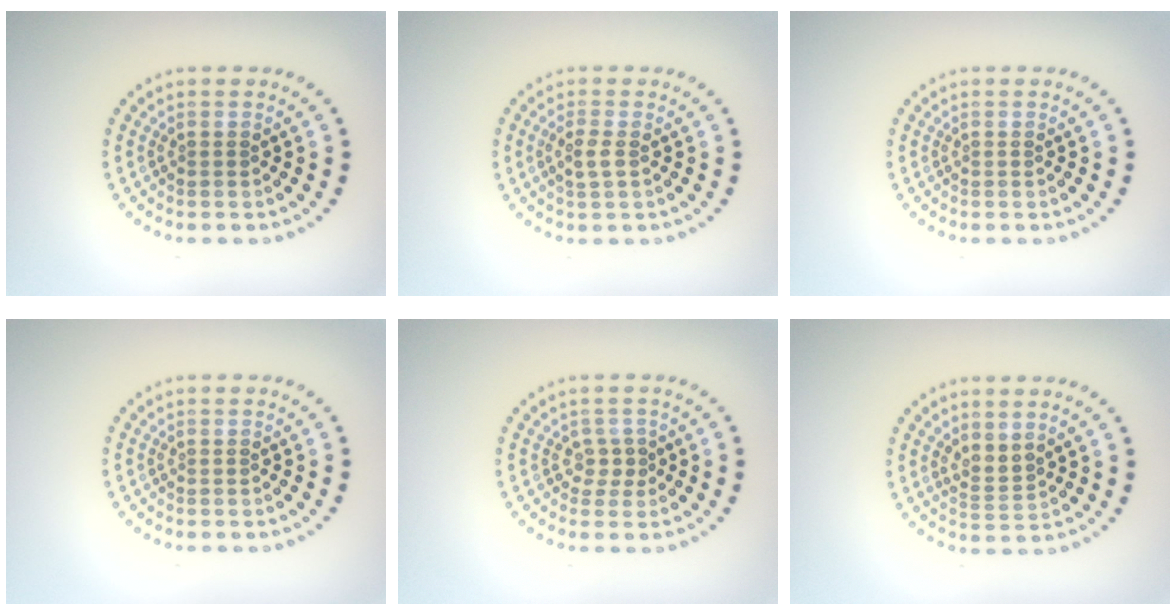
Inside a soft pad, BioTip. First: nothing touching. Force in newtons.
{"total": 1.5, "press": 1.4, "slide": 0.5}
{"total": 0.0}
{"total": 0.0}
{"total": 1.5, "press": 1.2, "slide": 0.9}
{"total": 1.8, "press": 1.4, "slide": 1.2}